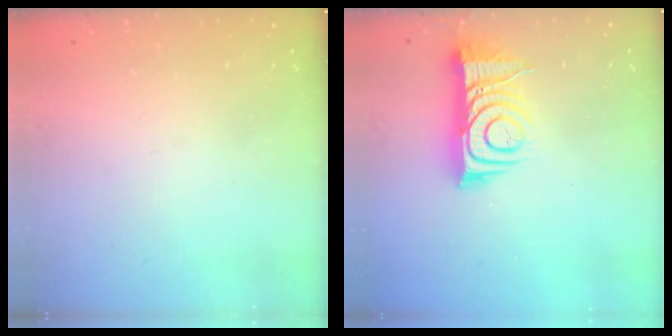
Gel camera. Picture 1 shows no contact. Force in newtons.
{"total": 12.0, "press": 12.0, "slide": 1.1}